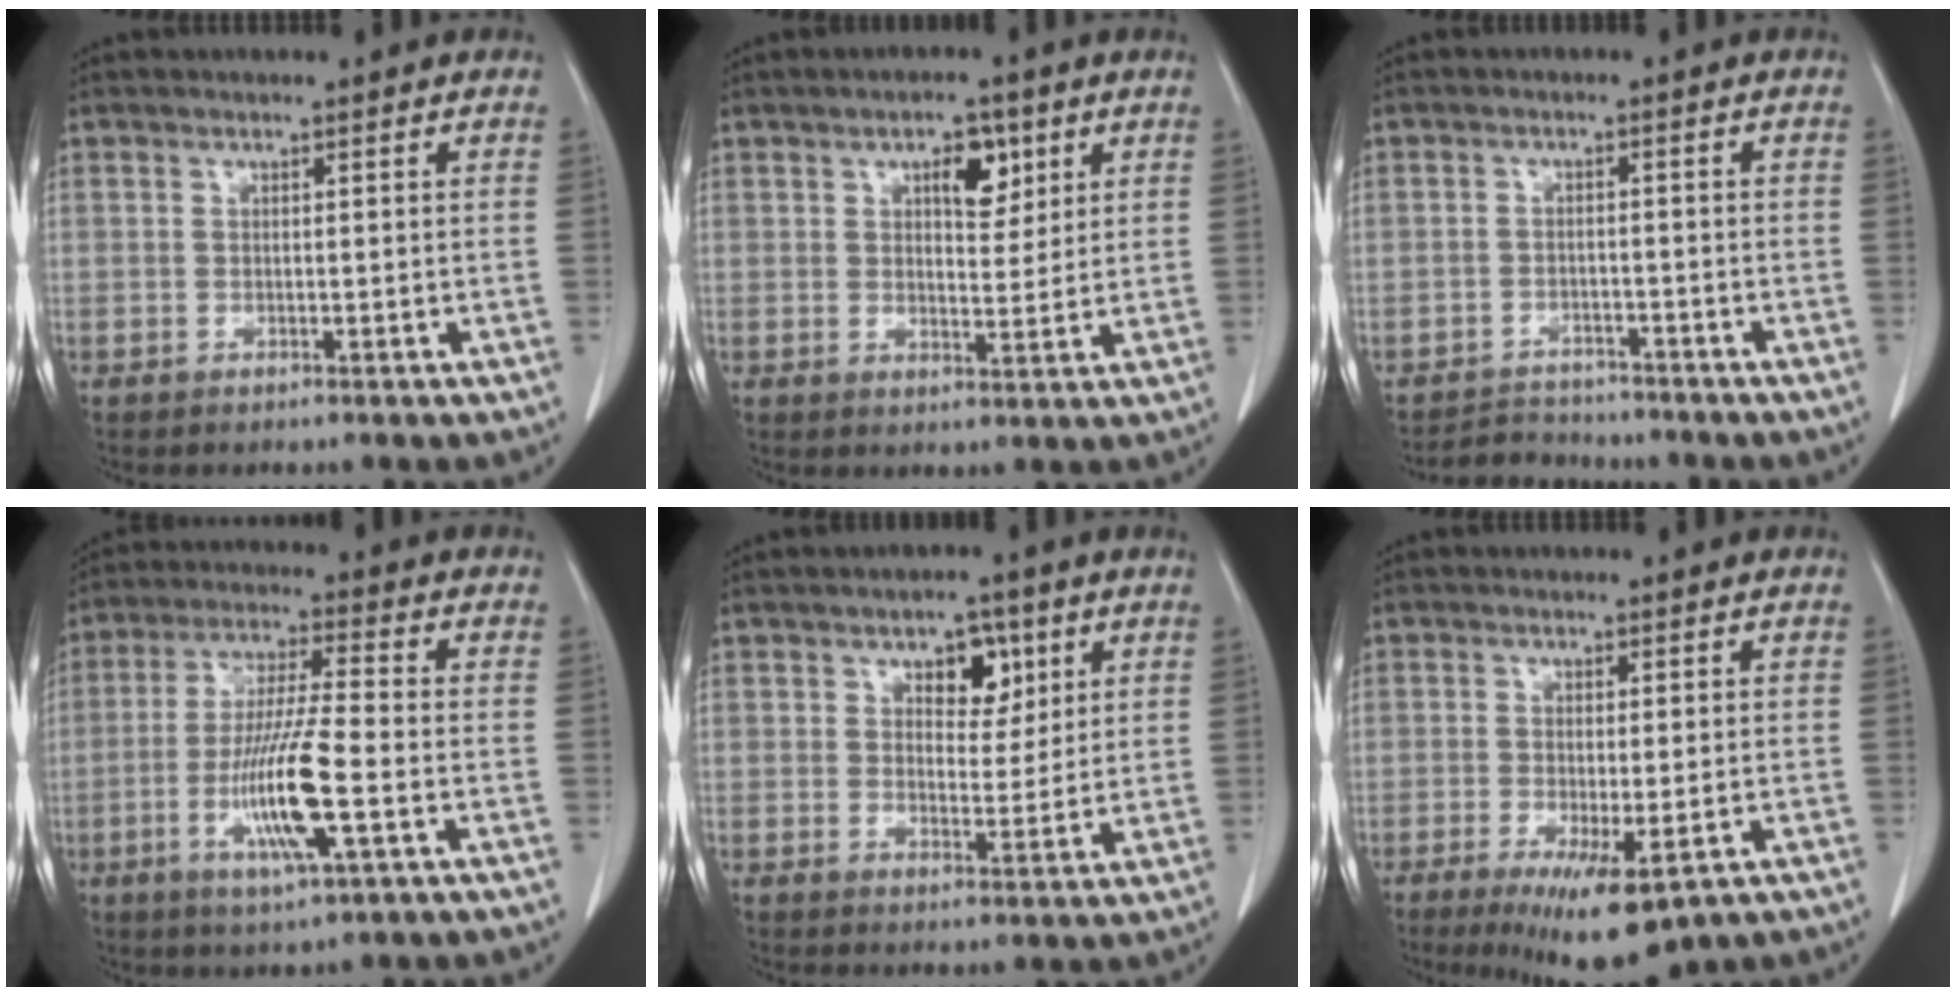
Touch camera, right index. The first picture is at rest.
{"total": 5.3, "force": [2.6, 2.5, 4.0], "torque": [-0.060, 0.005, 0.040]}
{"total": 4.0, "force": [-3.8, 1.1, -0.8], "torque": [0.014, -0.002, -0.062]}
{"total": 12.0, "force": [-3.5, 0.6, 11.5], "torque": [-0.225, -0.014, -0.067]}
{"total": 5.6, "force": [2.7, 3.2, 3.6], "torque": [-0.045, 0.008, 0.041]}
{"total": 9.4, "force": [-5.4, 2.4, 7.3], "torque": [-0.107, -0.022, -0.079]}